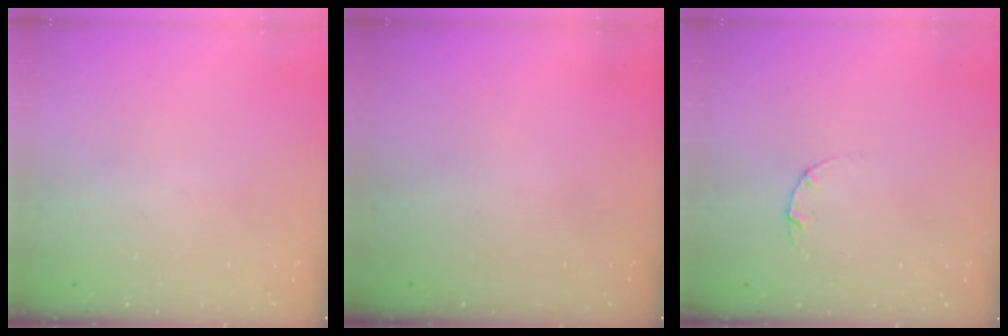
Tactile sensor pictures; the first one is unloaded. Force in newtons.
{"total": 0.0}
{"total": 3.0, "press": 3.0, "slide": 0.4}